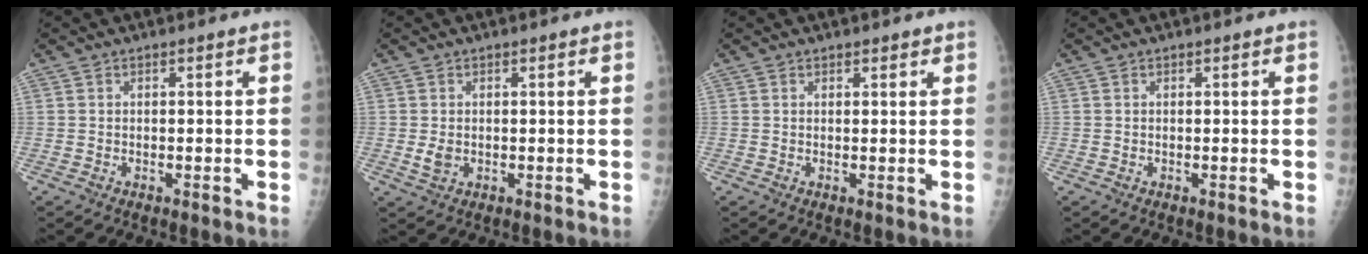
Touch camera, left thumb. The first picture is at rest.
{"total": 2.2, "force": [0.0, 1.7, 1.4], "torque": [-0.022, -0.004, 0.003]}
{"total": 1.1, "force": [0.9, 0.6, 0.3], "torque": [0.005, -0.005, 0.008]}
{"total": 0.0}